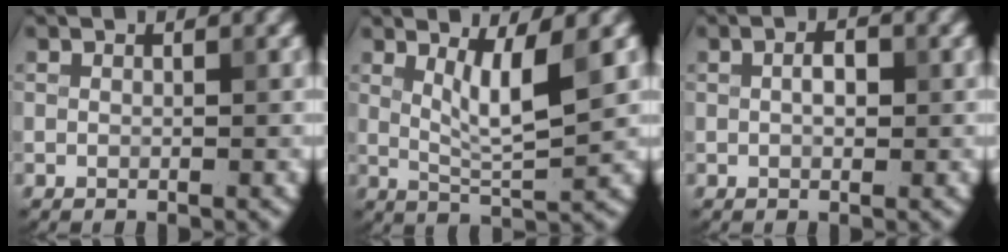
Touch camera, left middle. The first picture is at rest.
{"total": 4.3, "force": [1.5, 0.8, 3.9], "torque": [-0.071, -0.010, 0.032]}
{"total": 1.7, "force": [0.2, 0.9, 1.4], "torque": [-0.023, 0.001, 0.002]}